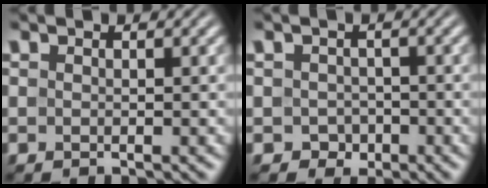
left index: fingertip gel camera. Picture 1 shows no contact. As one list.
[{"total": 1.6, "force": [-0.5, 1.5, 0.4], "torque": [0.002, -0.002, -0.011]}]